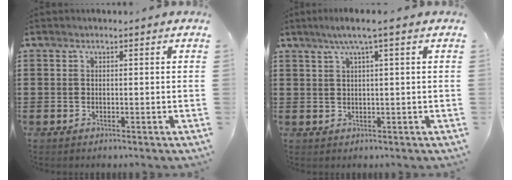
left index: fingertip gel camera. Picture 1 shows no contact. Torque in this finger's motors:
{"motor_torque": [0.67, -0.02, 0.43, 0.11]}